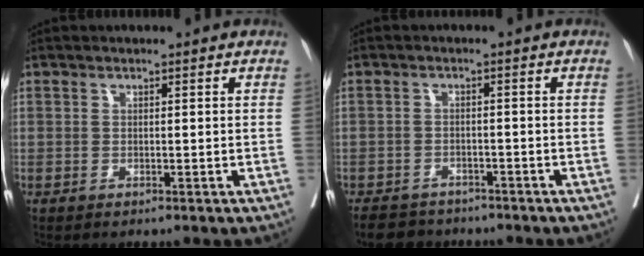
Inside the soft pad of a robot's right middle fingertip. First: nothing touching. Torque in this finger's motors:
{"motor_torque": [0.52, -0.54, 0.00, 0.01]}